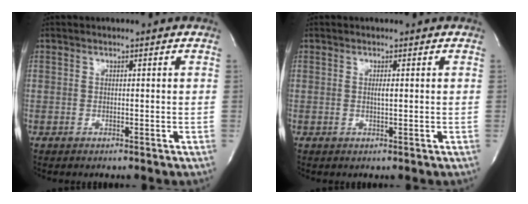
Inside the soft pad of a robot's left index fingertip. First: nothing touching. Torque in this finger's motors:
{"motor_torque": [0.21, 0.01, 0.00, 0.03]}